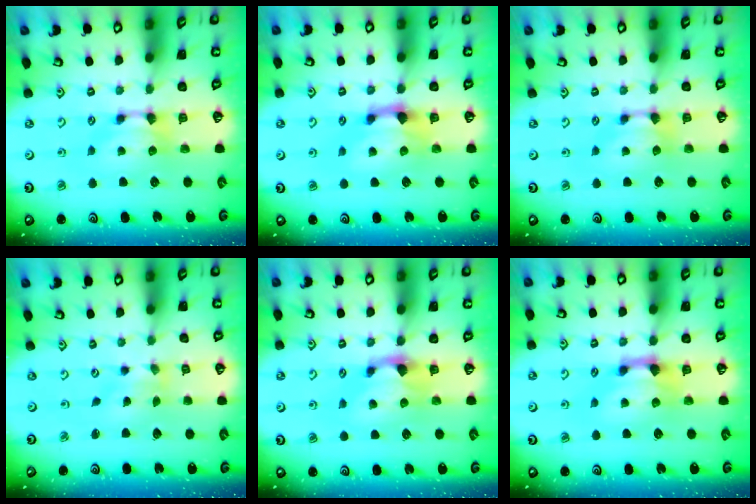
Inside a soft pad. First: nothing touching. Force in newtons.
{"total": 2.1, "press": 1.6, "slide": 1.4}
{"total": 0.0}
{"total": 2.1, "press": 1.7, "slide": 1.2}
{"total": 1.1, "press": 0.6, "slide": 0.9}
{"total": 1.5, "press": 0.7, "slide": 1.3}